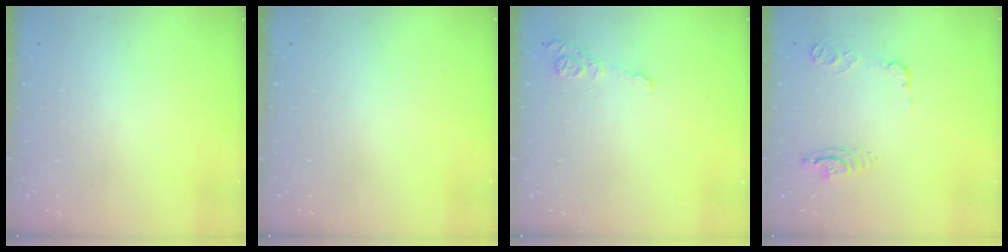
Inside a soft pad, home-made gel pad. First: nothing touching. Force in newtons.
{"total": 0.0}
{"total": 7.6, "press": 7.5, "slide": 0.8}
{"total": 10.8, "press": 10.7, "slide": 1.4}